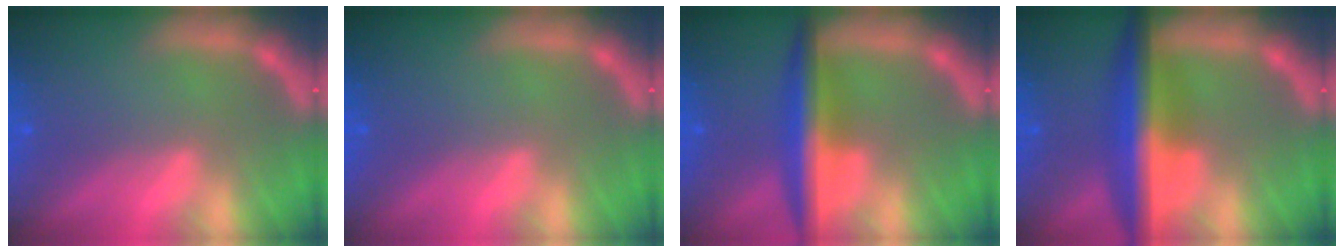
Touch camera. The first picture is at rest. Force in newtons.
{"total": 0.0}
{"total": 5.5}
{"total": 7.5}